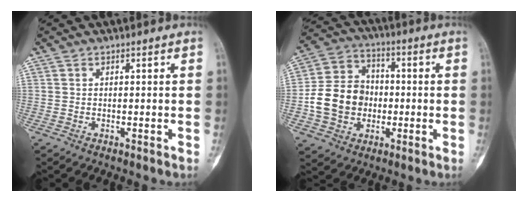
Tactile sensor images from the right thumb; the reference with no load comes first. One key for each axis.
{"total": 13.6, "fx": -1.9, "fy": 11.3, "fz": 7.3, "tx": -0.113, "ty": 0.027, "tz": -0.038}